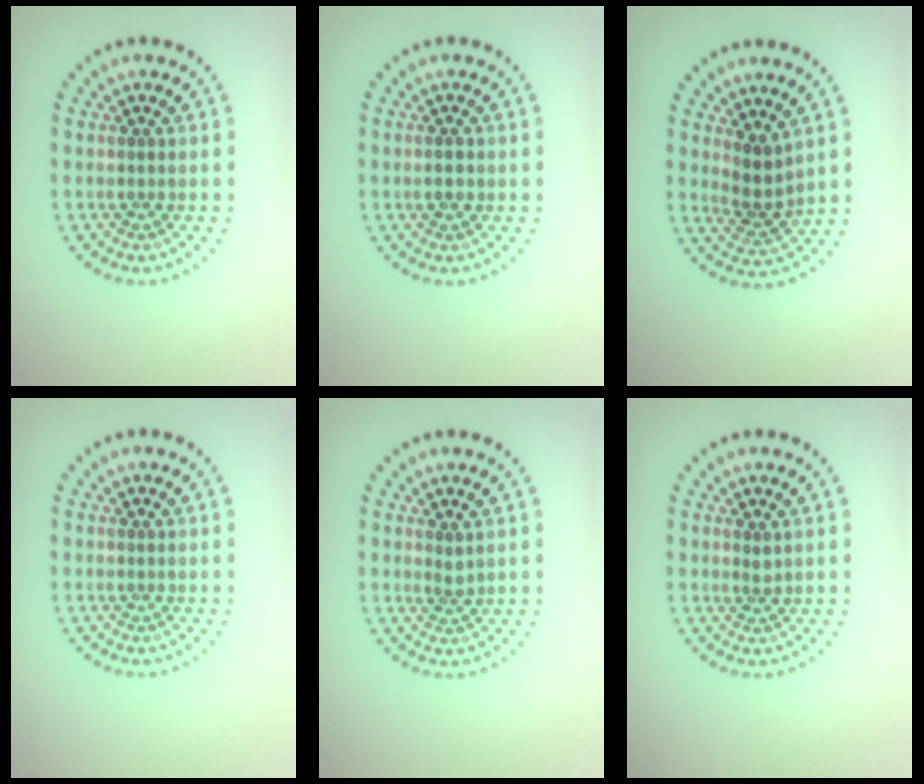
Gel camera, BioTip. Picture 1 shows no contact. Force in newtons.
{"total": 1.1, "press": 1.1, "slide": 0.1}
{"total": 2.6, "press": 2.0, "slide": 1.5}
{"total": 0.0}
{"total": 1.1, "press": 0.8, "slide": 0.7}
{"total": 0.7, "press": 0.5, "slide": 0.5}